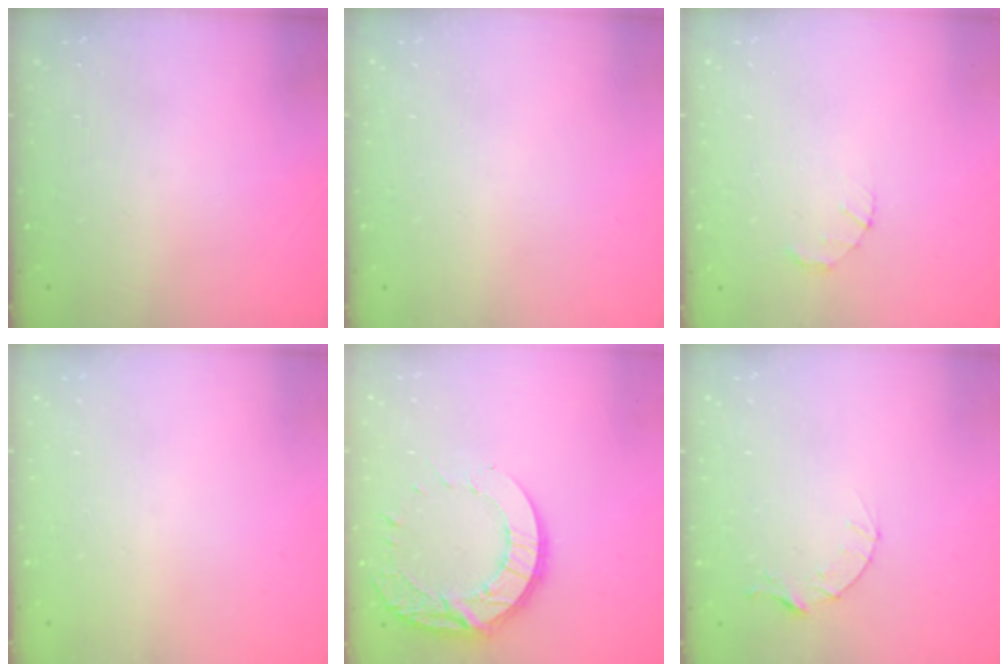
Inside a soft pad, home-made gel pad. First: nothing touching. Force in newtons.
{"total": 0.0}
{"total": 1.5, "press": 1.5, "slide": 0.3}
{"total": 0.0}
{"total": 13.6, "press": 13.5, "slide": 1.1}
{"total": 3.5, "press": 3.5, "slide": 0.4}